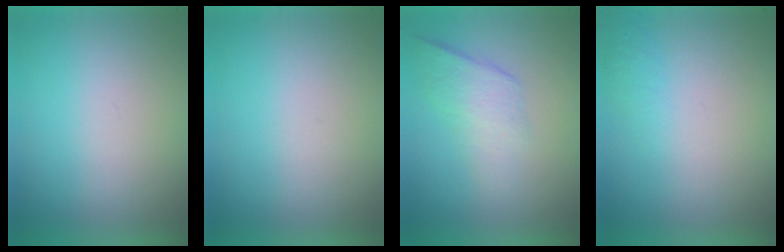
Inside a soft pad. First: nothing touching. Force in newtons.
{"total": 0.0}
{"total": 2.2}
{"total": 1.0}